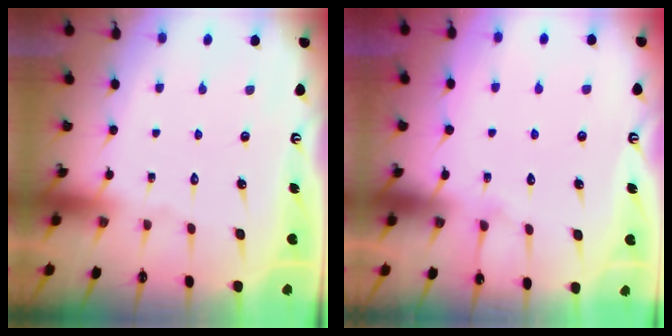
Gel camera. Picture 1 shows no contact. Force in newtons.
{"total": 3.9, "press": 3.9, "slide": 0.5}